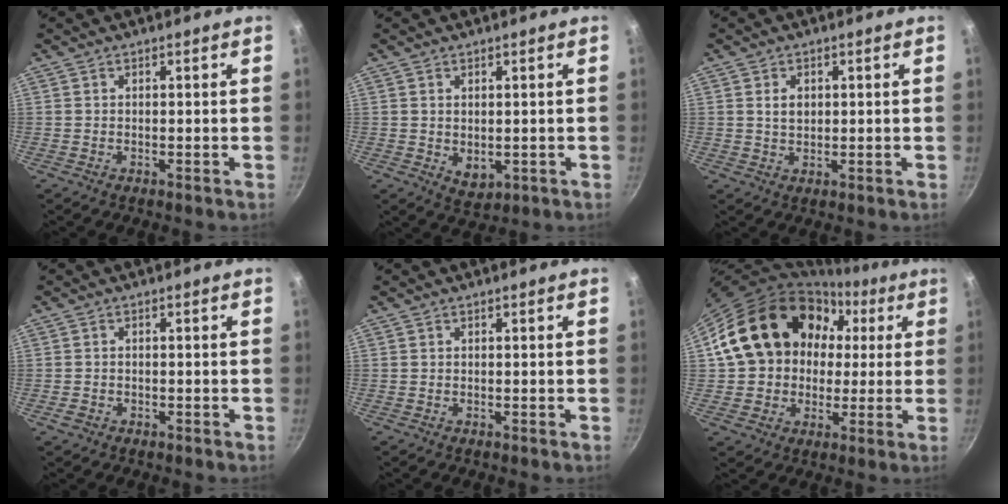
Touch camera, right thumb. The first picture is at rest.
{"total": 3.8, "force": [0.2, 2.7, 2.7], "torque": [-0.039, -0.014, 0.010]}
{"total": 2.9, "force": [0.7, 2.1, 1.9], "torque": [-0.024, -0.001, 0.013]}
{"total": 1.5, "force": [-0.8, 1.1, 0.6], "torque": [-0.014, 0.005, -0.013]}
{"total": 0.0}
{"total": 21.1, "force": [4.0, 17.3, 11.4], "torque": [-0.164, 0.051, 0.073]}